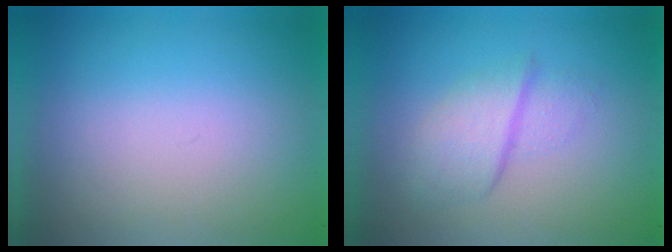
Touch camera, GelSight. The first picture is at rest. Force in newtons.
{"total": 2.7}